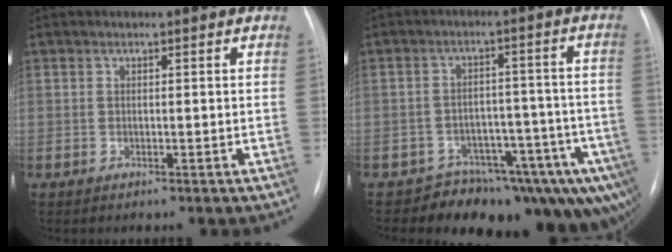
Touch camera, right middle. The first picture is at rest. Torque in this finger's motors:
{"motor_torque": [1.15, -0.99, 0.33, 0.10]}